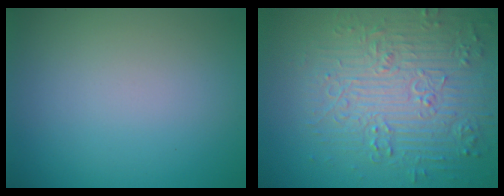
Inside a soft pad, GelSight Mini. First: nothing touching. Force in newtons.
{"total": 7.5, "press": 5.9, "slide": 4.6}